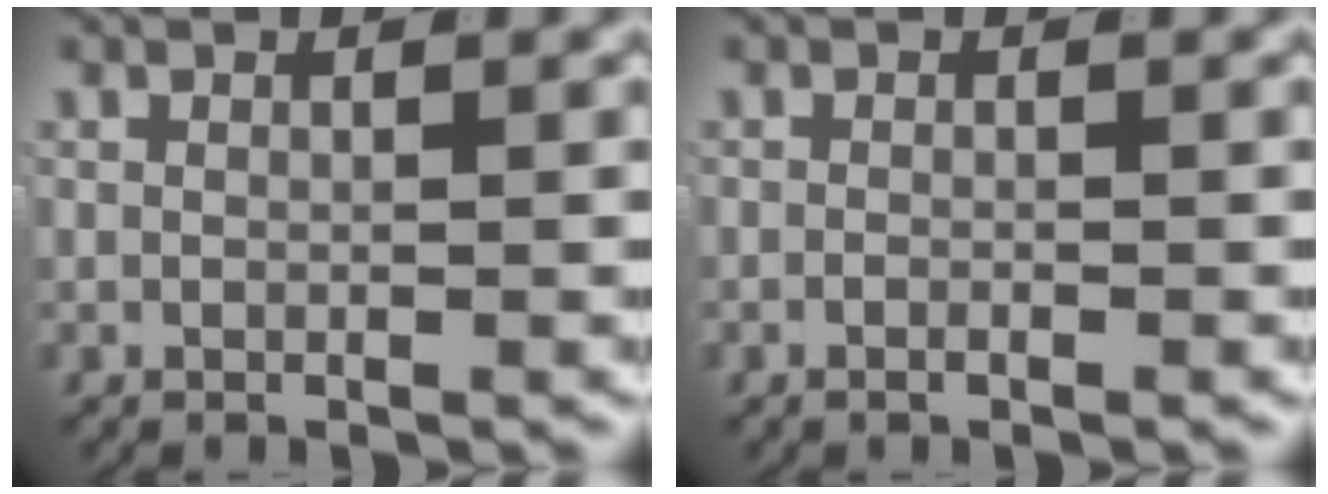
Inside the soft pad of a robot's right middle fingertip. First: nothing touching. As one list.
[{"total": 0.9, "force": [-0.7, 0.3, 0.4], "torque": [-0.013, 0.001, -0.015]}]